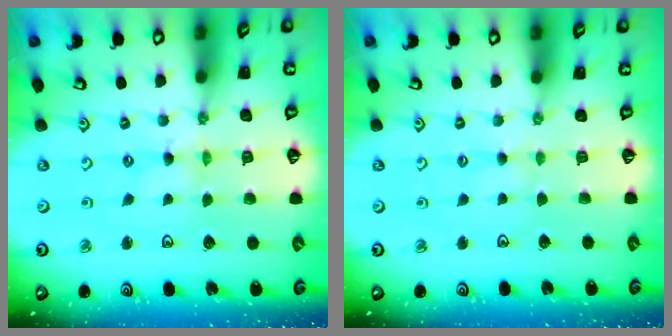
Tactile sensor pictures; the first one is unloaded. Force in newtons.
{"total": 1.2, "press": 1.1, "slide": 0.3}